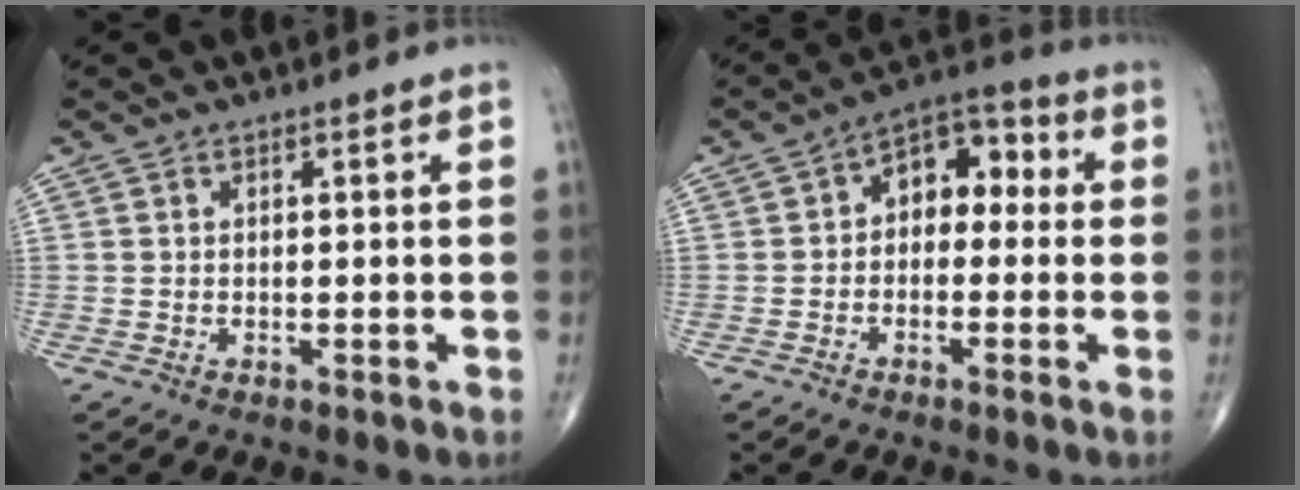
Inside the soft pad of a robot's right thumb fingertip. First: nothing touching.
{"total": 8.8, "force": [0.4, 5.9, 6.5], "torque": [-0.057, 0.038, -0.013]}